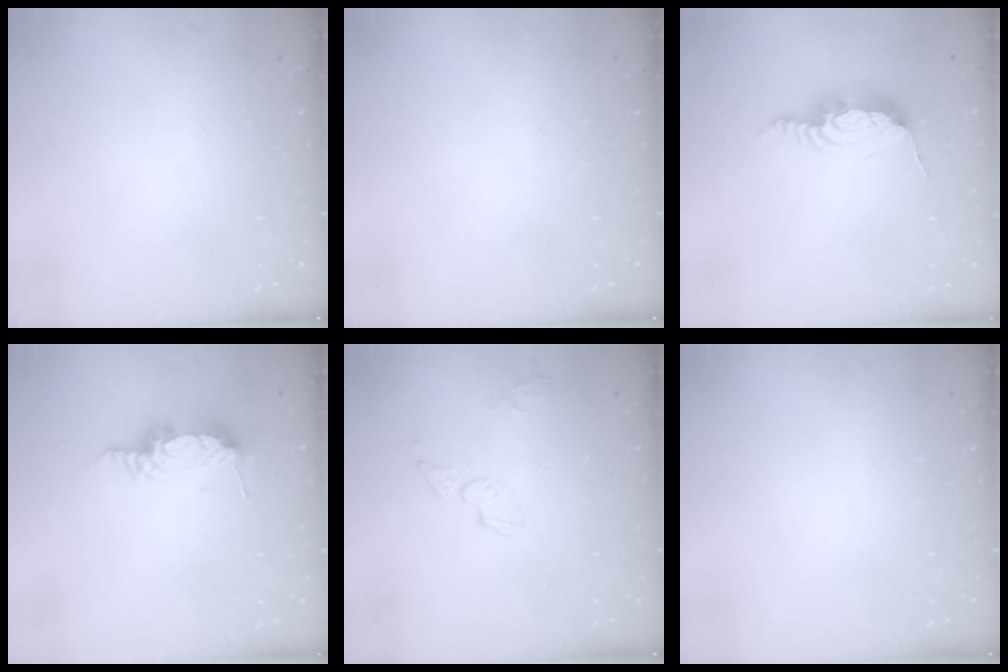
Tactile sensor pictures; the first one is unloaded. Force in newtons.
{"total": 0.0}
{"total": 11.0, "press": 11.0, "slide": 1.0}
{"total": 9.1, "press": 8.9, "slide": 2.1}
{"total": 4.4, "press": 4.4, "slide": 0.4}
{"total": 0.0}